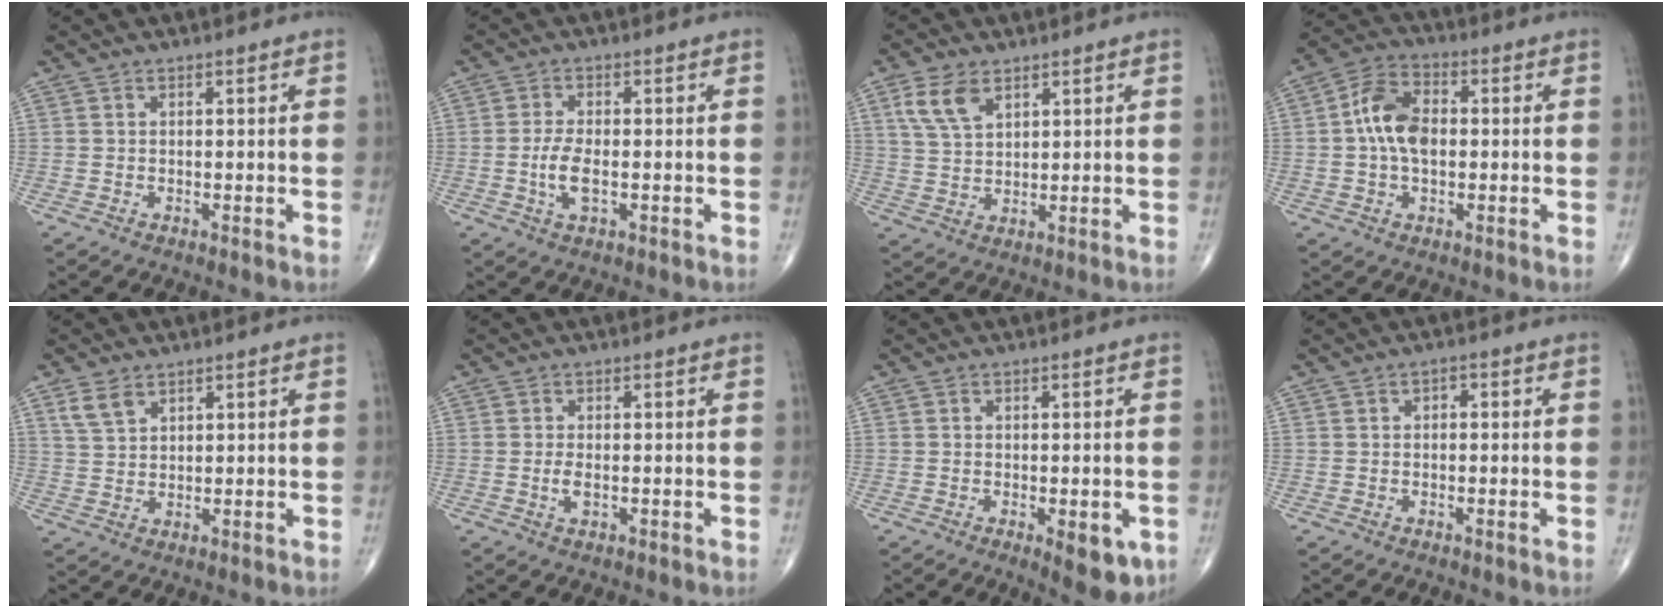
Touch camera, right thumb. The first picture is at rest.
{"total": 4.8, "force": [-1.0, 1.9, 4.3], "torque": [-0.092, -0.001, -0.019]}
{"total": 6.7, "force": [3.5, 3.7, 4.4], "torque": [-0.081, -0.009, 0.075]}
{"total": 9.3, "force": [0.2, 5.7, 7.3], "torque": [-0.131, 0.020, -0.005]}
{"total": 3.7, "force": [2.5, 2.0, 1.9], "torque": [-0.035, -0.007, 0.058]}
{"total": 2.0, "force": [-0.3, 0.8, 1.8], "torque": [-0.039, -0.004, -0.006]}
{"total": 6.6, "force": [-2.3, 2.6, 5.6], "torque": [-0.057, -0.009, -0.023]}
{"total": 1.2, "force": [0.1, 0.9, 0.8], "torque": [-0.004, 0.004, -0.005]}